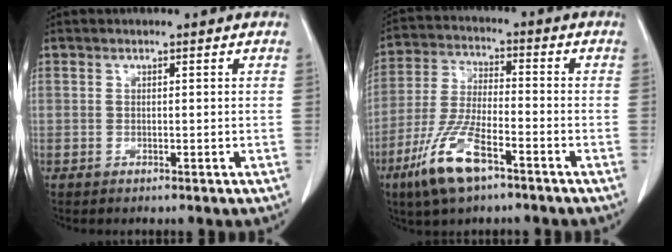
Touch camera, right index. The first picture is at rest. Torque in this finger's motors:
{"motor_torque": [1.31, -0.83, 0.71, 0.21]}